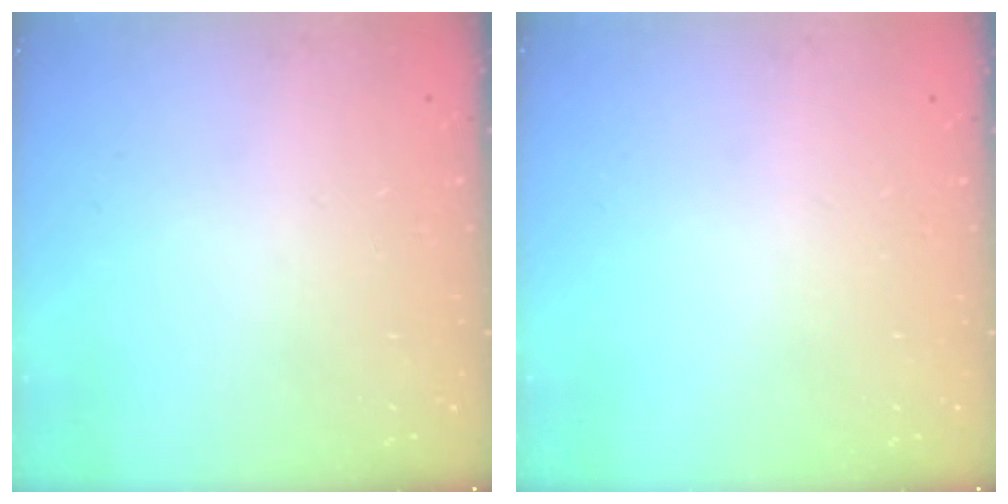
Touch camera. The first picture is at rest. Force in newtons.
{"total": 0.0}